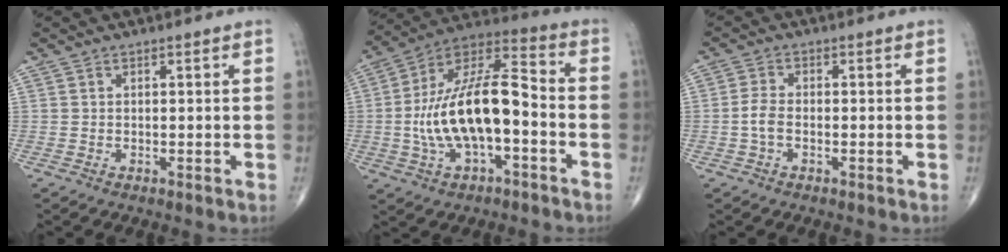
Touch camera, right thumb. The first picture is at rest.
{"total": 18.8, "force": [-3.1, 7.9, 16.8], "torque": [-0.311, 0.047, -0.058]}
{"total": 3.0, "force": [-0.7, 1.7, 2.4], "torque": [-0.055, 0.008, -0.019]}